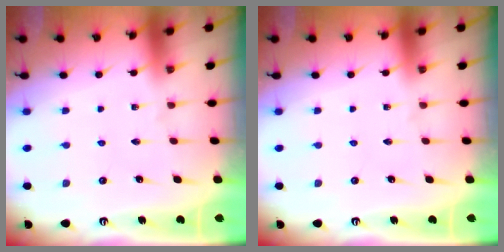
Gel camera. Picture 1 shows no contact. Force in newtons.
{"total": 0.0}